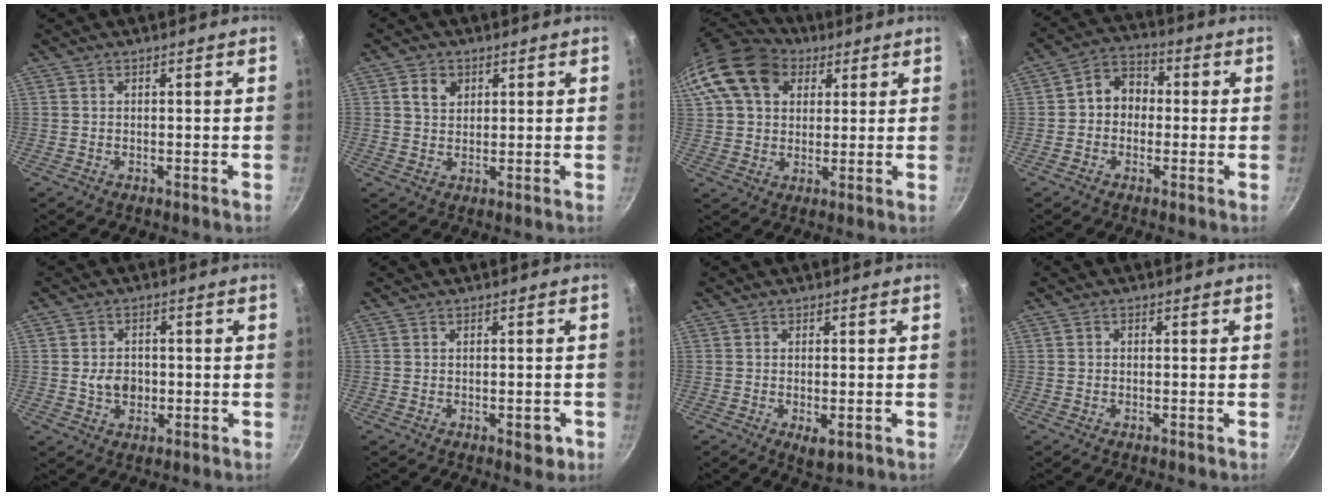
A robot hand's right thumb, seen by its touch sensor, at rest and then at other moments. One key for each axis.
{"total": 4.0, "fx": 1.4, "fy": 3.2, "fz": 1.9, "tx": -0.017, "ty": 0.001, "tz": 0.025}
{"total": 16.6, "fx": 6.6, "fy": 12.2, "fz": 9.1, "tx": -0.165, "ty": 0.015, "tz": 0.106}
{"total": 7.4, "fx": -0.1, "fy": 6.1, "fz": 4.1, "tx": -0.030, "ty": 0.024, "tz": -0.021}
{"total": 4.8, "fx": -0.5, "fy": 3.8, "fz": 3.0, "tx": -0.033, "ty": 0.004, "tz": -0.009}
{"total": 2.8, "fx": -1.1, "fy": 1.5, "fz": 2.1, "tx": -0.015, "ty": 0.009, "tz": -0.009}
{"total": 3.3, "fx": -1.1, "fy": 1.4, "fz": 2.8, "tx": -0.044, "ty": -0.008, "tz": -0.011}
{"total": 0.7, "fx": -0.1, "fy": 0.6, "fz": 0.3, "tx": -0.005, "ty": 0.005, "tz": -0.001}